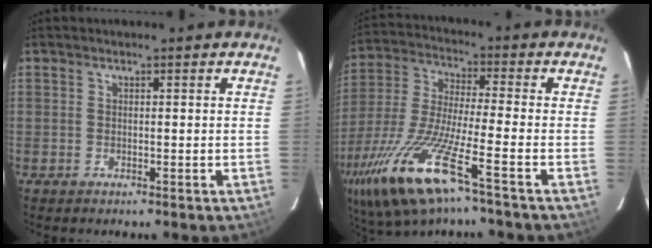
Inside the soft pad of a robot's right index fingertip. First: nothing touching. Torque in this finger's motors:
{"motor_torque": [1.41, -0.73, 0.62, 0.21]}